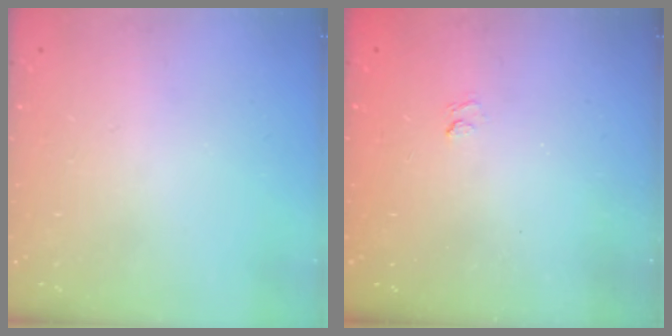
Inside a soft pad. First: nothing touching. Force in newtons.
{"total": 1.6, "press": 1.0, "slide": 1.2}